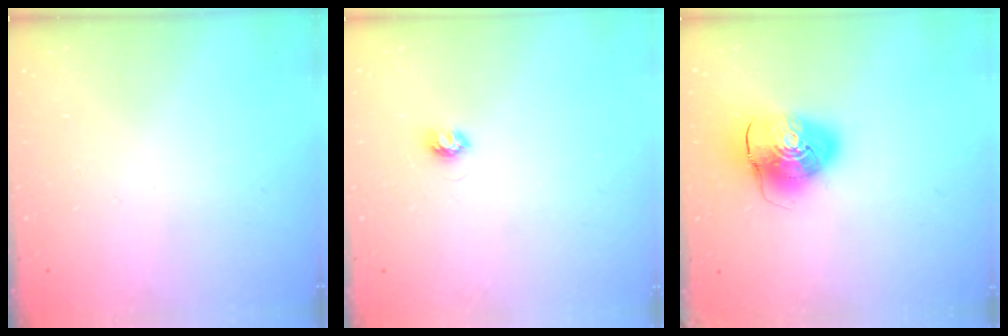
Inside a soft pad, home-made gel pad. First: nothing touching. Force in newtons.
{"total": 3.4, "press": 3.4, "slide": 0.4}
{"total": 11.8, "press": 11.7, "slide": 1.9}